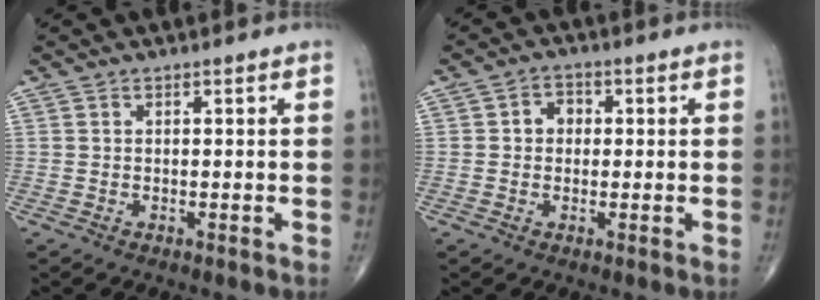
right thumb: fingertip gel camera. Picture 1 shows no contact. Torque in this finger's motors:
{"motor_torque": [-0.02, -0.02, 0.22, 0.14, 0.04]}